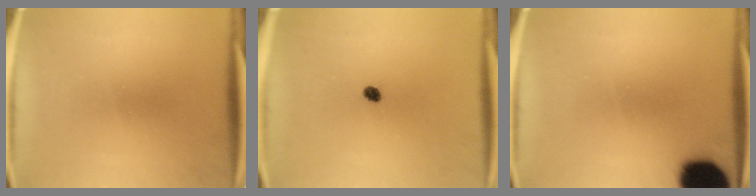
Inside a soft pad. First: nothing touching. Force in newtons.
{"total": 1.7}
{"total": 18.0}